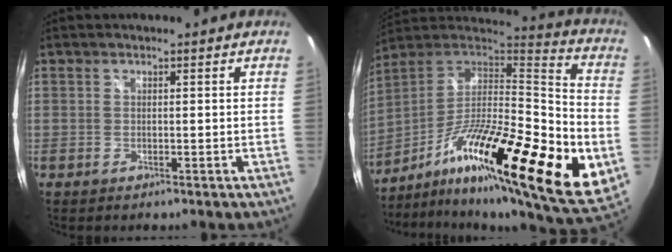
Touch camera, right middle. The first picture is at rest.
{"total": 32.3, "force": [-8.9, 8.8, 29.8], "torque": [-0.467, -0.027, -0.156]}